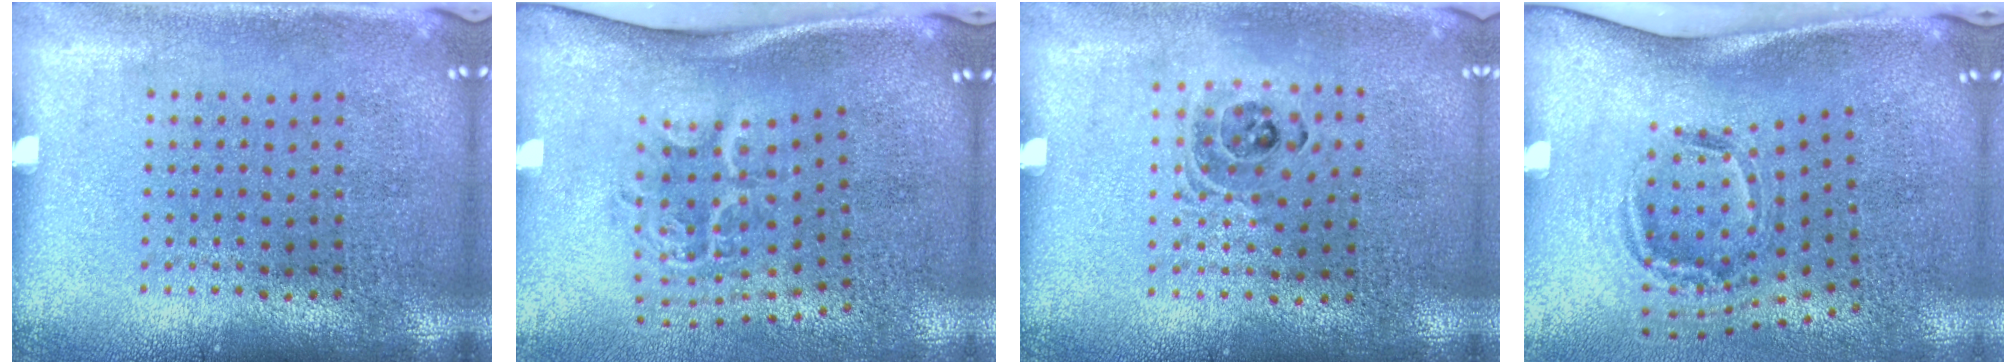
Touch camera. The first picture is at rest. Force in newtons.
{"total": 2.1, "press": 1.3, "slide": 1.6}
{"total": 1.1, "press": 1.0, "slide": 0.4}
{"total": 2.1, "press": 1.3, "slide": 1.6}